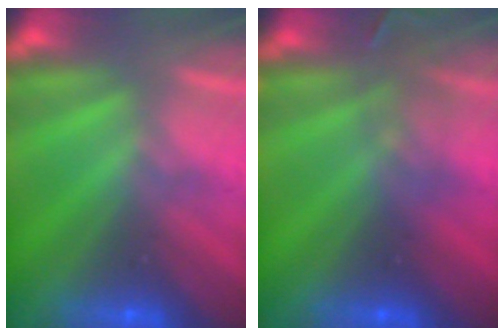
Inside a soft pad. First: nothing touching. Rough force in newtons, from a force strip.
{"total": 2.9}